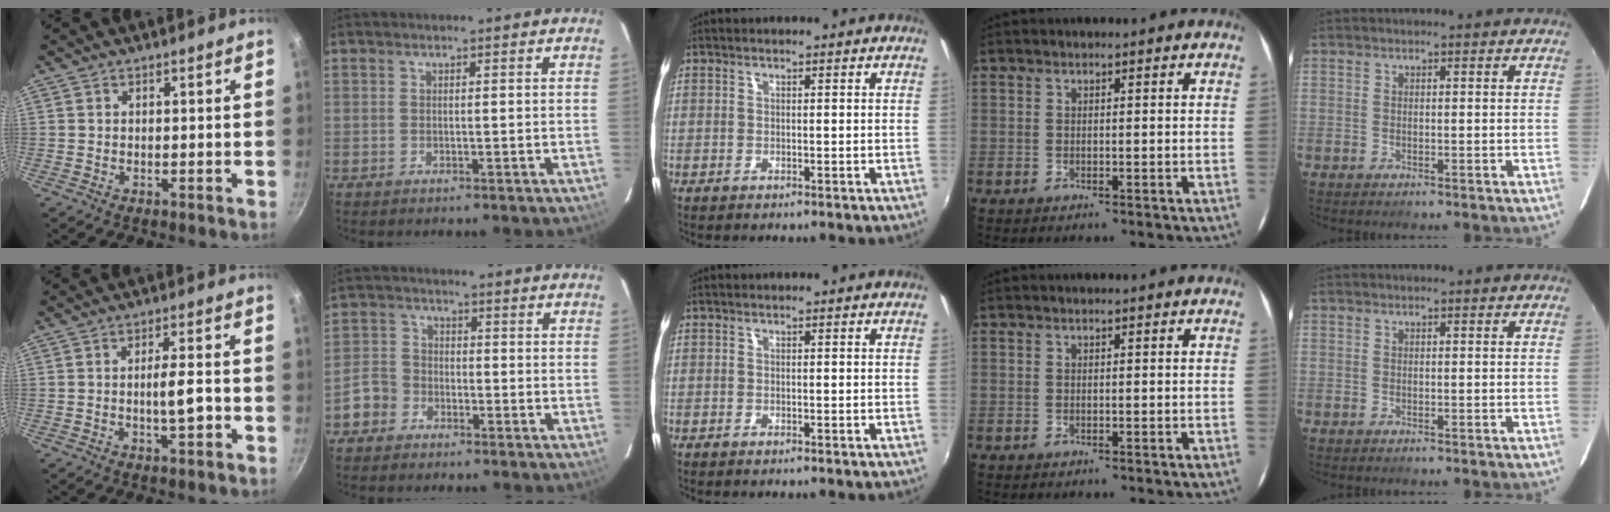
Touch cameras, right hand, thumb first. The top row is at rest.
{"thumb": {"total": 5.2, "force": [-1.2, 1.2, 4.9], "torque": [-0.072, 0.012, -0.021]}, "index": {"total": 4.4, "force": [-2.5, 3.5, 0.9], "torque": [-0.023, 0.015, -0.054]}}